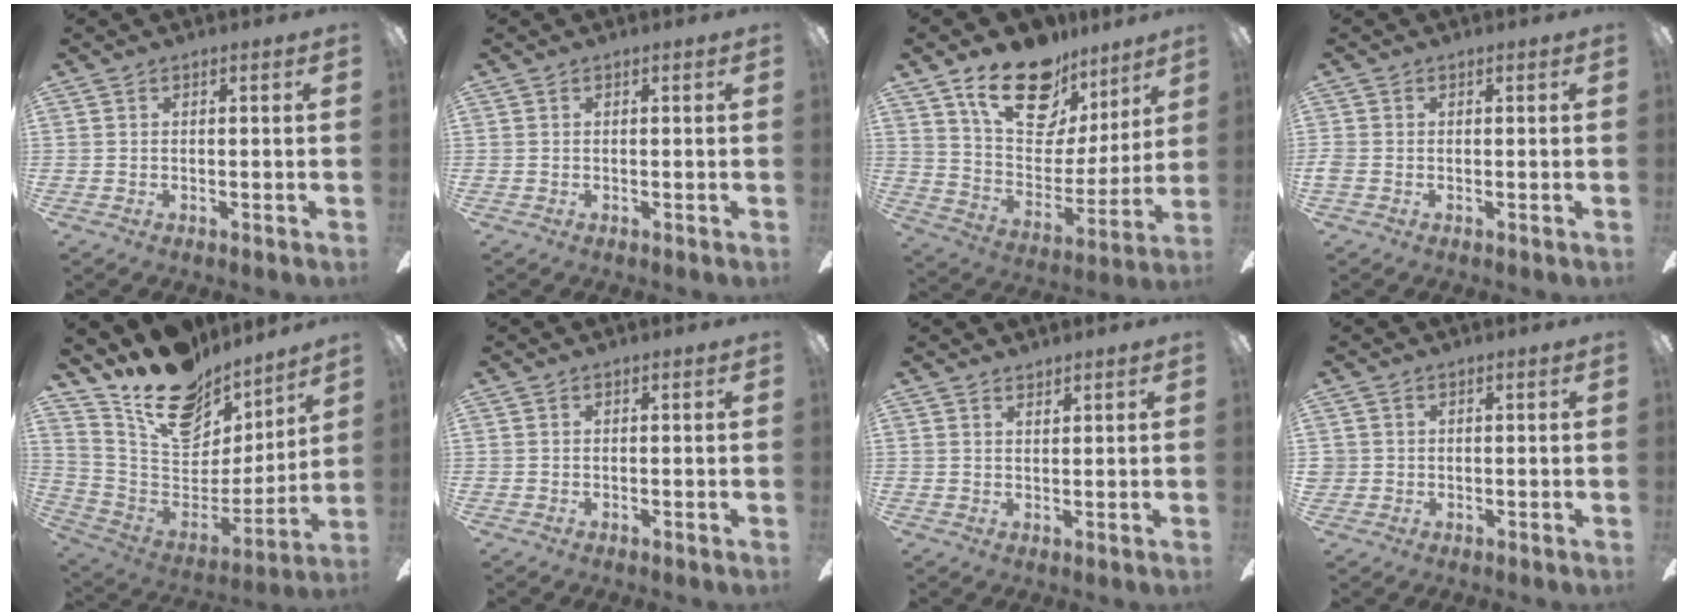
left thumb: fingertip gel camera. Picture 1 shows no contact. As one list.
[{"total": 0.0}, {"total": 20.9, "force": [13.9, 11.4, 10.7], "torque": [-0.171, -0.080, 0.247]}, {"total": 1.0, "force": [-0.2, 0.9, 0.5], "torque": [-0.008, 0.003, -0.004]}, {"total": 18.5, "force": [14.2, 9.6, 6.8], "torque": [-0.129, -0.105, 0.258]}, {"total": 0.0}, {"total": 1.7, "force": [1.7, 0.2, 0.0], "torque": [-0.002, -0.004, 0.032]}, {"total": 1.5, "force": [0.5, 1.4, 0.1], "torque": [-0.004, 0.003, 0.008]}]